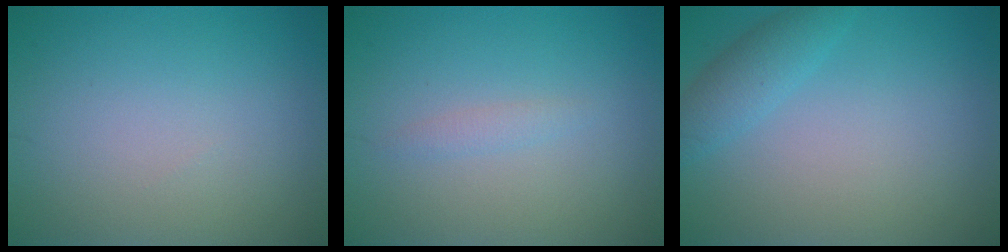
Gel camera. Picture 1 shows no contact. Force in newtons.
{"total": 0.9, "press": 0.9, "slide": 0.0}
{"total": 2.4, "press": 2.4, "slide": 0.1}